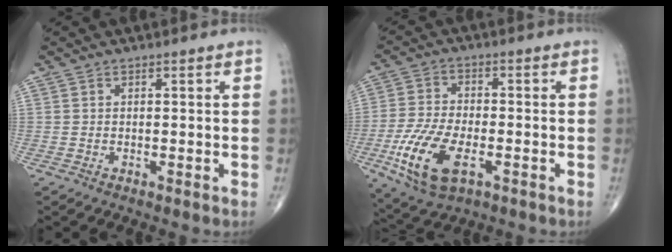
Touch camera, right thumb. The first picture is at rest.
{"total": 13.2, "force": [-4.6, 6.4, 10.6], "torque": [-0.218, 0.003, -0.082]}